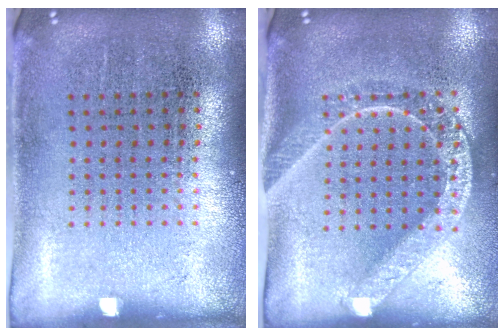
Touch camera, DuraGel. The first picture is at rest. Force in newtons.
{"total": 1.9, "press": 1.7, "slide": 0.9}